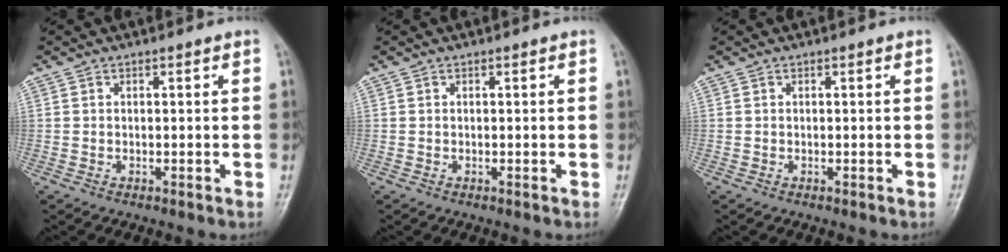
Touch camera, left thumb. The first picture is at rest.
{"total": 0.0}
{"total": 0.0}